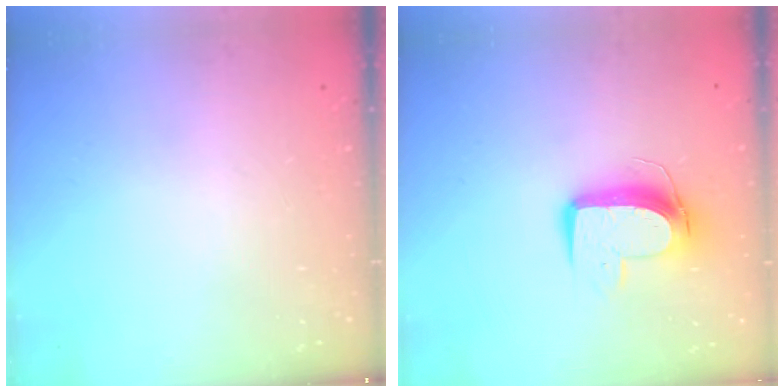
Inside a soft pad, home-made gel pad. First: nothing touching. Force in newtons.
{"total": 10.6, "press": 10.6, "slide": 0.9}